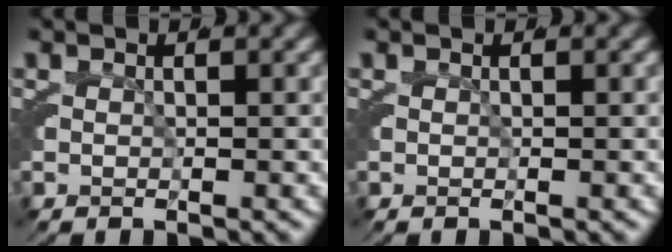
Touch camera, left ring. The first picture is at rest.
{"total": 0.0}